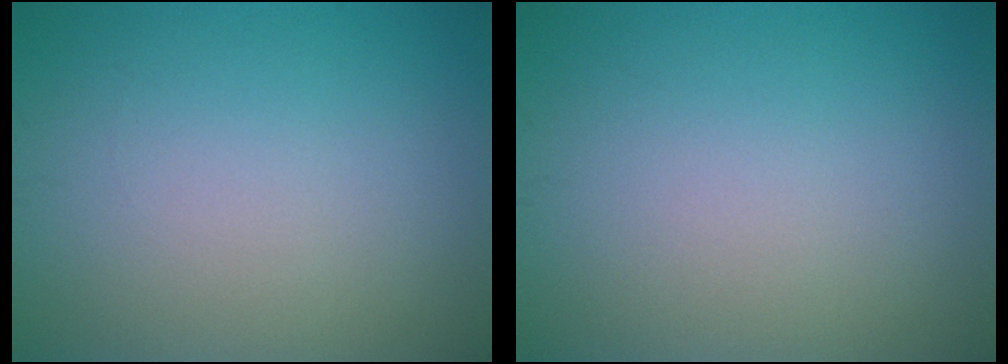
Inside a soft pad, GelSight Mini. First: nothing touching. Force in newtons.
{"total": 0.0}